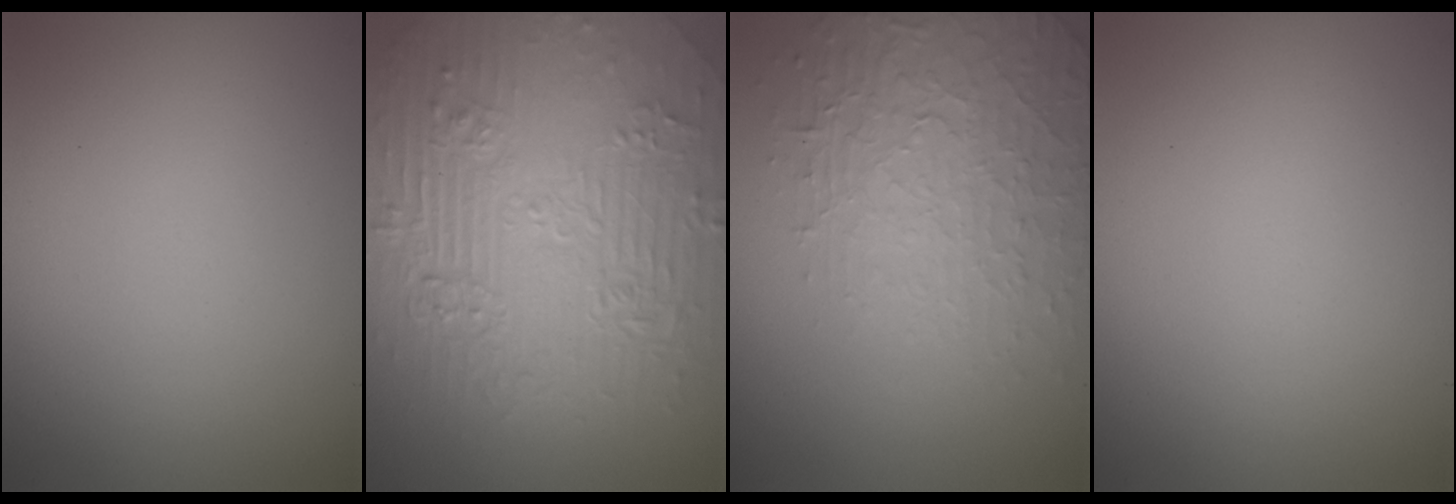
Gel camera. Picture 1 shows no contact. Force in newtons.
{"total": 11.0, "press": 7.3, "slide": 8.3}
{"total": 4.0, "press": 3.8, "slide": 1.2}
{"total": 0.0}